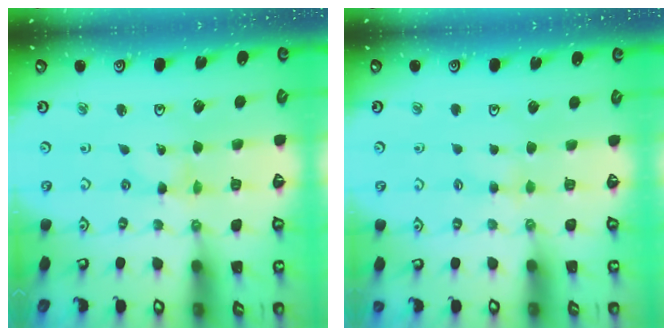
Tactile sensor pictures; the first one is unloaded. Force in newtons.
{"total": 3.0, "press": 2.9, "slide": 0.4}